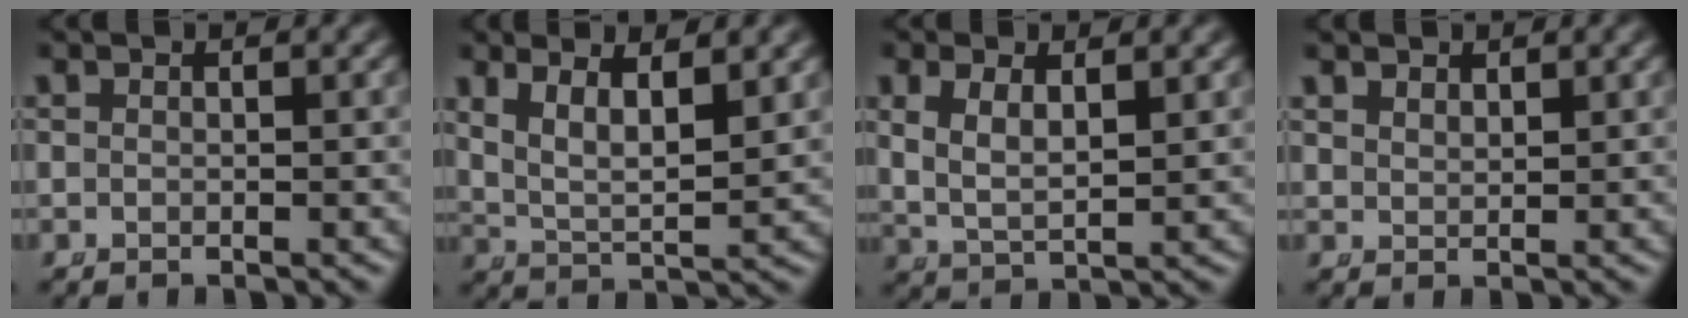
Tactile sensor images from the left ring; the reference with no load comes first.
{"total": 5.4, "force": [2.0, 3.1, 4.0], "torque": [-0.078, -0.011, 0.038]}
{"total": 4.1, "force": [1.0, 2.7, 3.0], "torque": [-0.074, -0.013, 0.026]}
{"total": 1.6, "force": [1.5, 0.5, 0.4], "torque": [-0.008, -0.008, 0.039]}